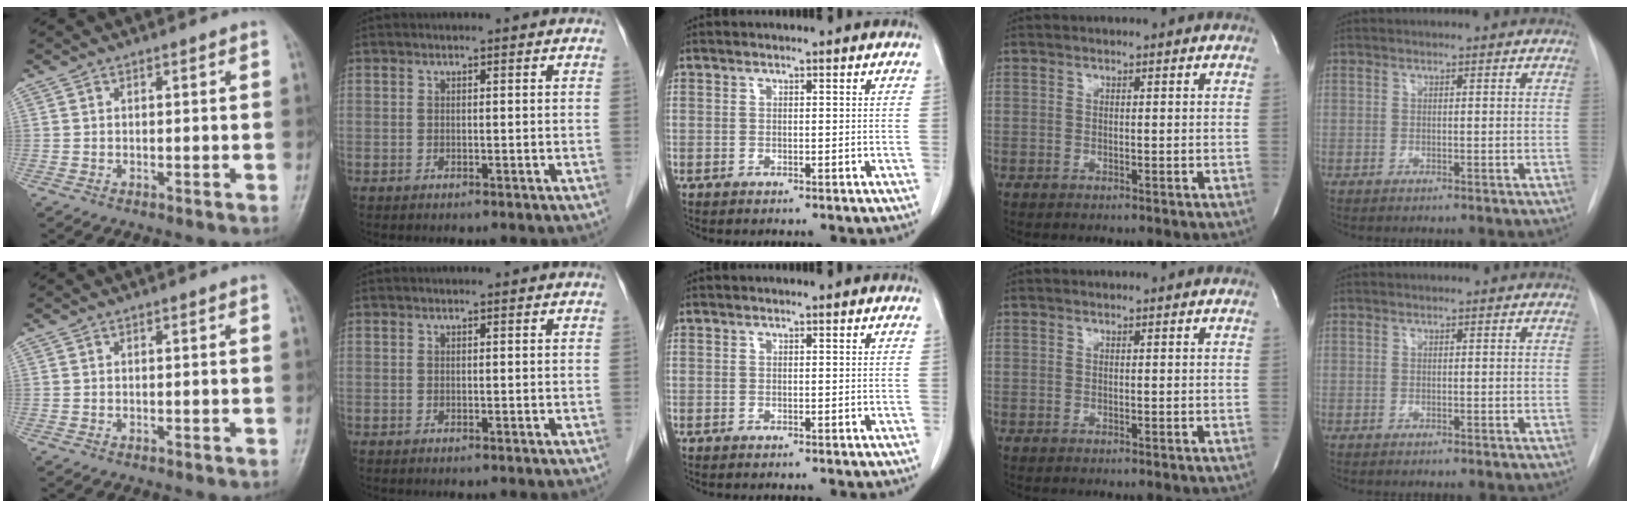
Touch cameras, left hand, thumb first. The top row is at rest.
{}